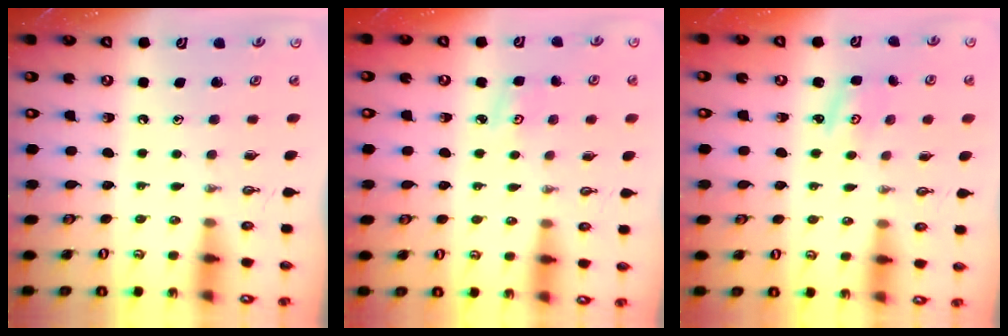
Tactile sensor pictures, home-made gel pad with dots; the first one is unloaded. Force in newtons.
{"total": 3.2, "press": 3.1, "slide": 0.4}
{"total": 2.5, "press": 2.5, "slide": 0.4}